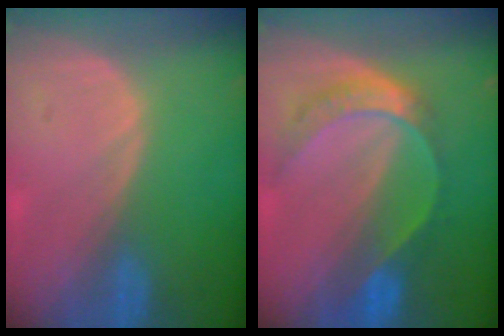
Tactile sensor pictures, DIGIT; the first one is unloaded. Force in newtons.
{"total": 7.8, "press": 6.4, "slide": 4.4}